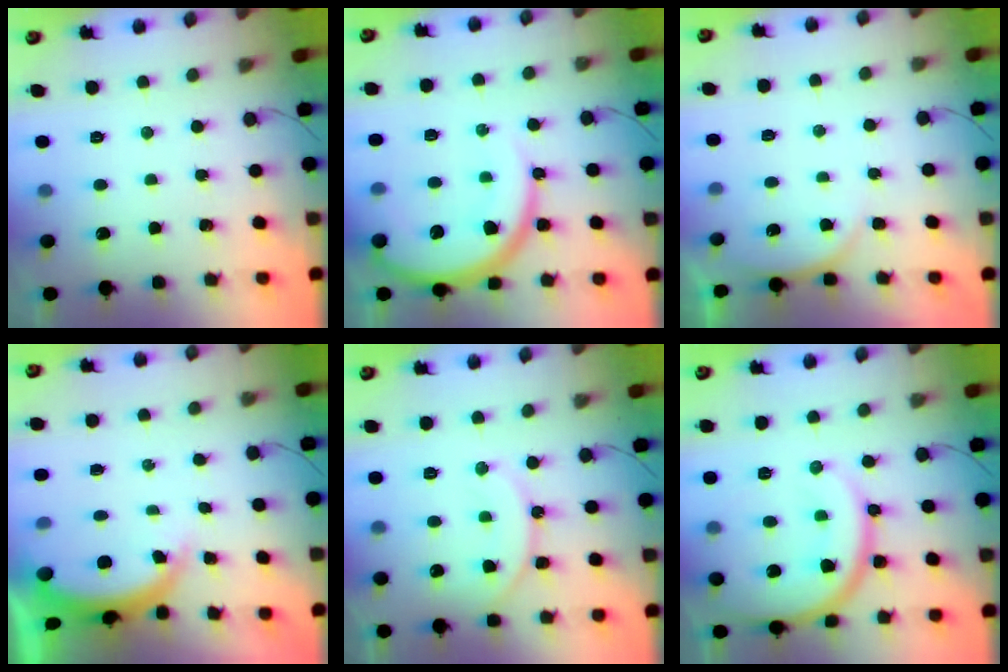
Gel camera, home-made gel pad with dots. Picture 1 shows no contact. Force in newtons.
{"total": 16.3, "press": 16.2, "slide": 1.9}
{"total": 3.8, "press": 3.2, "slide": 2.2}
{"total": 5.0, "press": 4.8, "slide": 1.2}
{"total": 13.3, "press": 13.2, "slide": 1.4}
{"total": 18.4, "press": 18.3, "slide": 1.9}